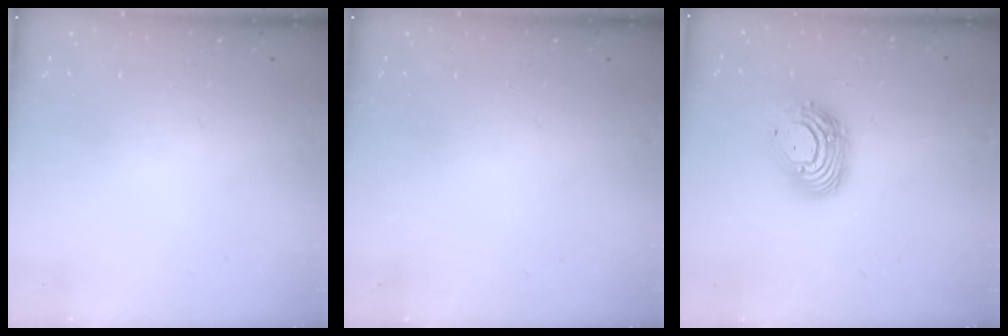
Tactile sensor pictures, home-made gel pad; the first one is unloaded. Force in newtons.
{"total": 0.0}
{"total": 13.0, "press": 12.9, "slide": 1.2}